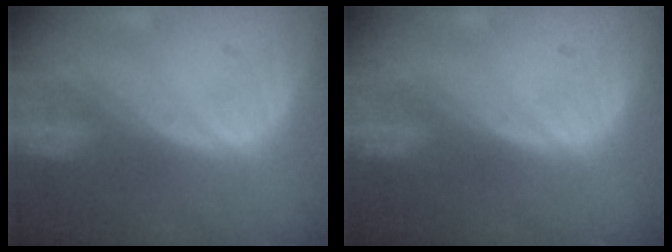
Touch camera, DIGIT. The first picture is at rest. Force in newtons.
{"total": 0.0}